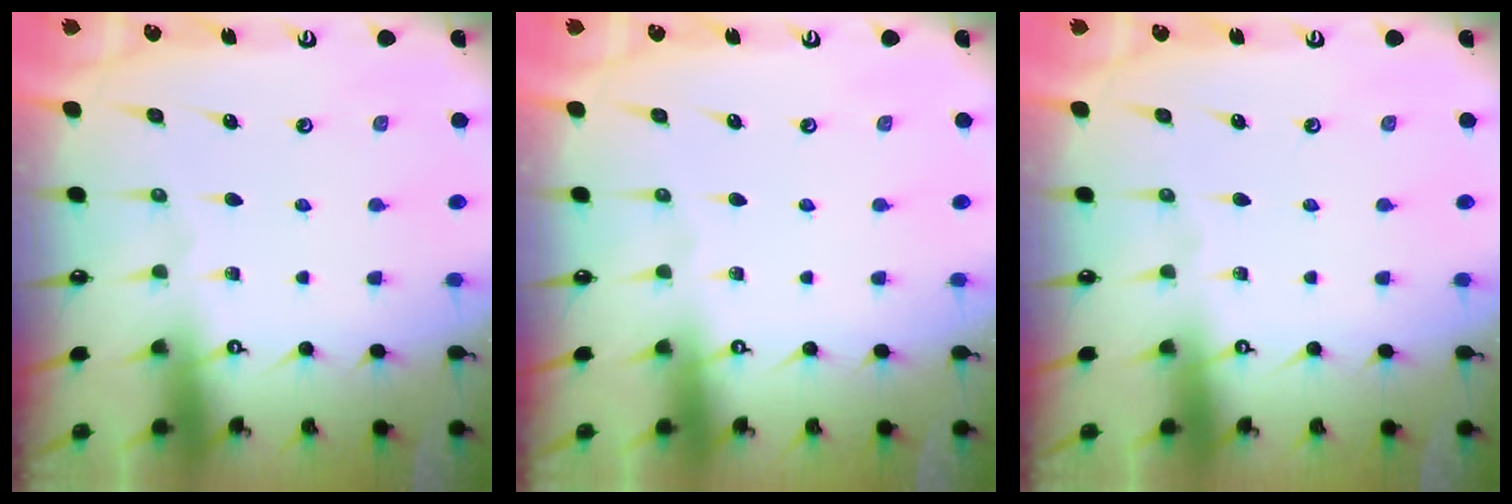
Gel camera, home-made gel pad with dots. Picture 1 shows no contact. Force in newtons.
{"total": 0.0}
{"total": 0.0}